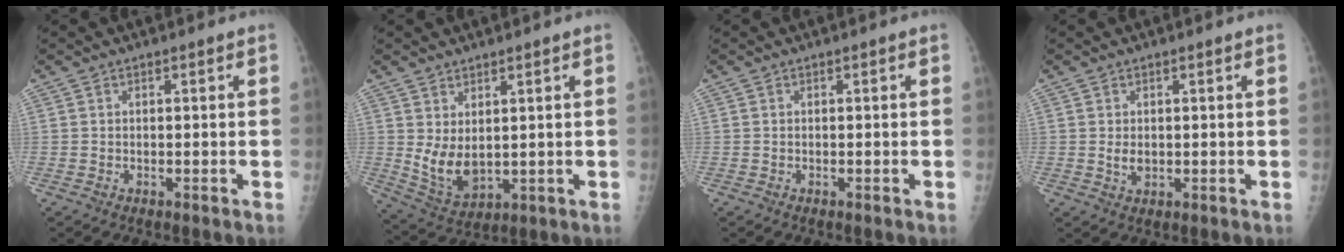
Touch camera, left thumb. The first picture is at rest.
{"total": 7.4, "force": [1.8, 4.1, 5.8], "torque": [-0.098, -0.024, 0.053]}
{"total": 0.0}
{"total": 2.1, "force": [0.4, 1.4, 1.5], "torque": [-0.020, -0.005, 0.011]}